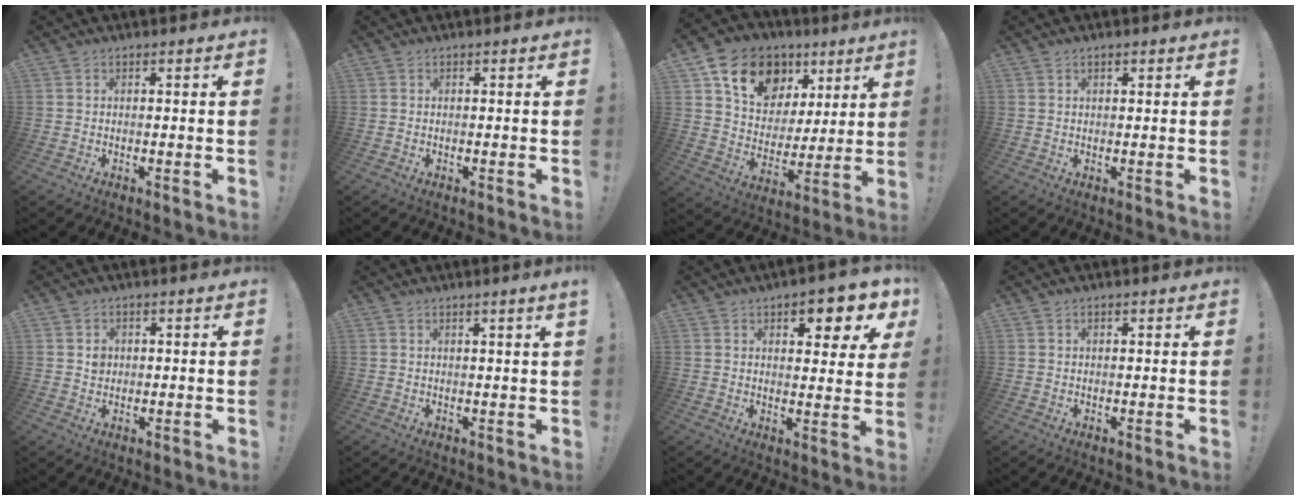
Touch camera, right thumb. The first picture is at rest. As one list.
[{"total": 0.0}, {"total": 16.6, "force": [9.0, 11.7, 7.6], "torque": [-0.127, -0.035, 0.170]}, {"total": 0.9, "force": [0.7, 0.3, 0.4], "torque": [-0.005, -0.003, 0.012]}, {"total": 2.1, "force": [0.5, 1.8, 0.9], "torque": [0.005, -0.006, 0.003]}, {"total": 2.1, "force": [1.2, -0.6, 1.6], "torque": [-0.025, -0.005, 0.018]}, {"total": 7.7, "force": [4.6, 3.0, 5.4], "torque": [-0.055, -0.030, 0.073]}, {"total": 0.5, "force": [0.4, 0.2, 0.2], "torque": [0.000, -0.002, 0.007]}]